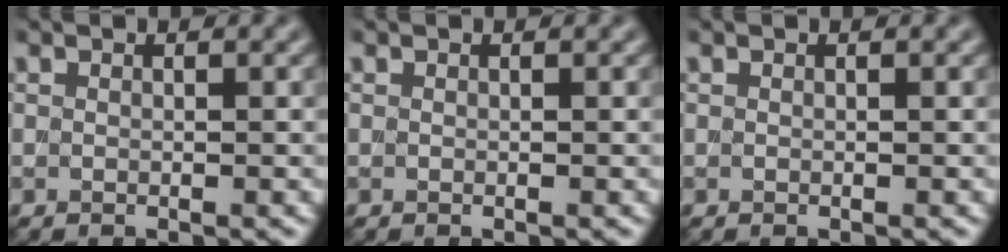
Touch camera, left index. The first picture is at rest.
{"total": 0.0}
{"total": 0.0}